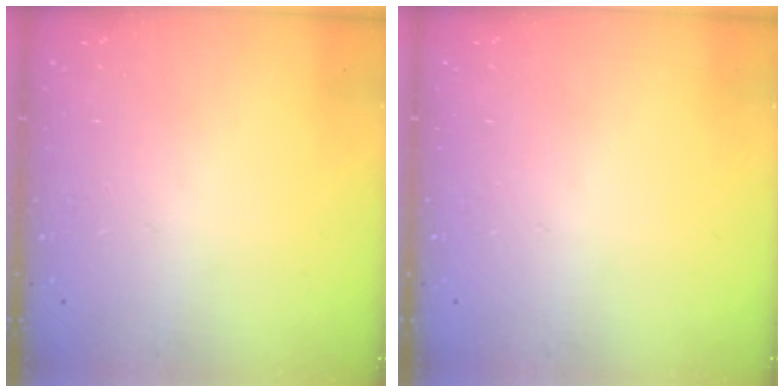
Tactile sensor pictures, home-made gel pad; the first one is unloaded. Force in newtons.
{"total": 0.0}